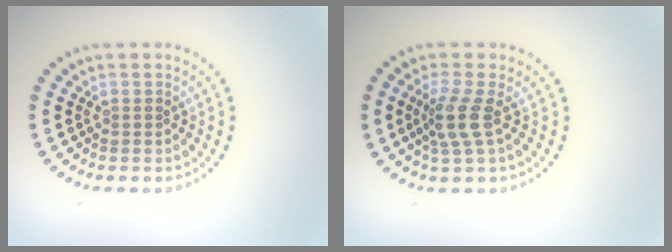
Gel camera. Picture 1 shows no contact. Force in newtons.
{"total": 2.7, "press": 2.1, "slide": 1.7}